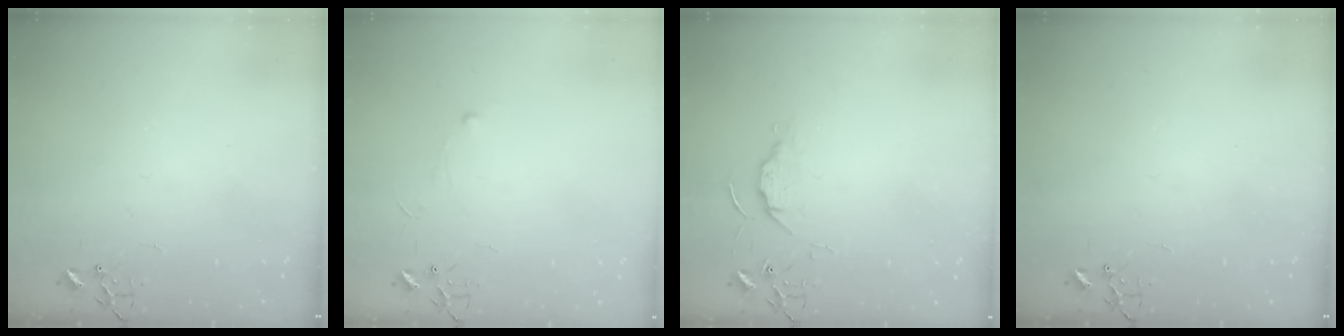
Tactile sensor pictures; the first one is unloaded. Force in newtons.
{"total": 3.9, "press": 3.8, "slide": 0.4}
{"total": 5.7, "press": 5.6, "slide": 0.8}
{"total": 0.0}